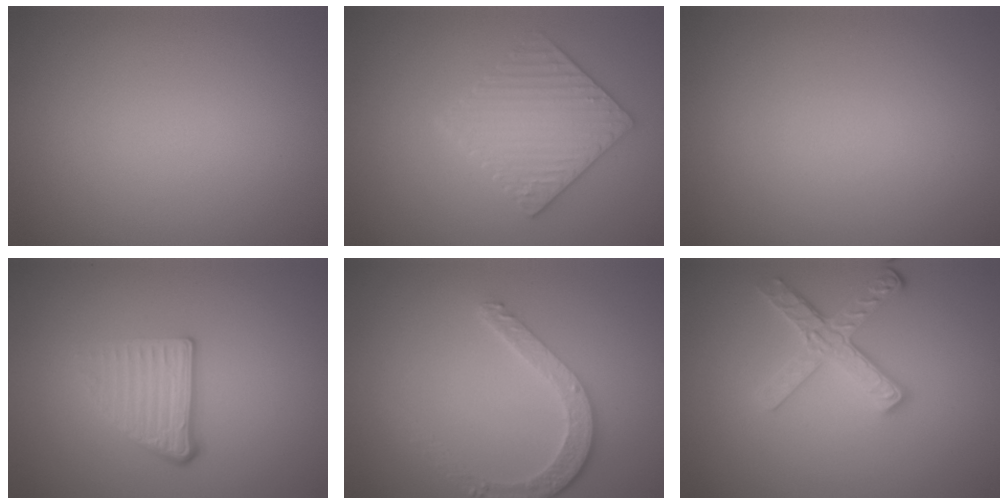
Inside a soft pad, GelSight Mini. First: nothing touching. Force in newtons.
{"total": 3.6, "press": 3.5, "slide": 1.1}
{"total": 0.0}
{"total": 3.6, "press": 2.3, "slide": 2.8}
{"total": 3.6, "press": 2.9, "slide": 2.2}
{"total": 3.7, "press": 3.2, "slide": 1.7}